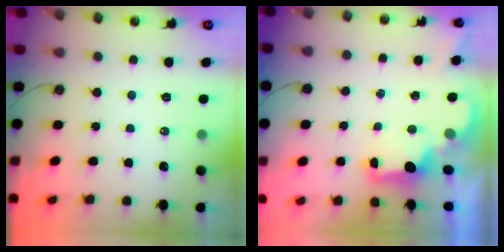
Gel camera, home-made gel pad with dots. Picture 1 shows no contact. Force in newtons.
{"total": 2.3, "press": 2.1, "slide": 0.7}